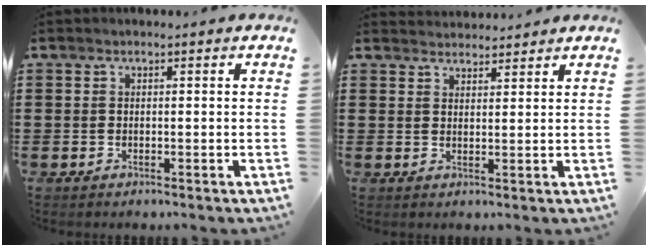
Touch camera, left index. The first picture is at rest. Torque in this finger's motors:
{"motor_torque": [-0.12, 0.40, -0.02, 0.00]}